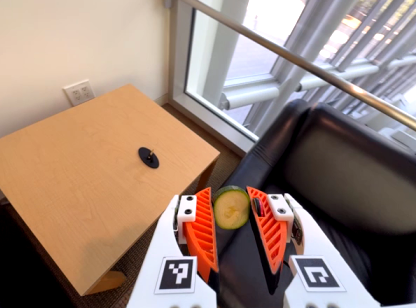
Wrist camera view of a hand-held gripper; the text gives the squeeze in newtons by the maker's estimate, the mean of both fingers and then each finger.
{"total": 7.8, "left": 7.6, "right": 8.0}